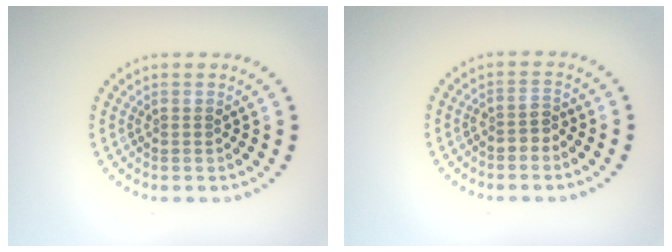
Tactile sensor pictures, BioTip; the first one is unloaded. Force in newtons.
{"total": 1.4, "press": 1.2, "slide": 0.7}